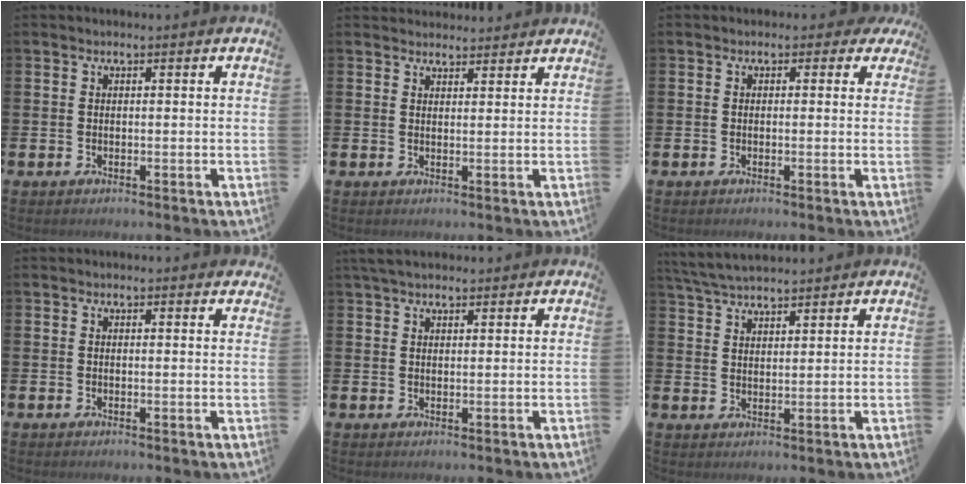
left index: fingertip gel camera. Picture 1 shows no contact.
{"total": 2.5, "force": [2.4, 0.6, -0.2], "torque": [0.007, -0.012, 0.043]}
{"total": 1.2, "force": [-0.2, 1.0, 0.5], "torque": [-0.009, 0.010, -0.008]}
{"total": 0.6, "force": [0.6, 0.0, 0.0], "torque": [0.013, -0.005, 0.009]}
{"total": 3.2, "force": [2.8, 1.1, 1.2], "torque": [-0.014, -0.005, 0.048]}
{"total": 4.8, "force": [4.6, 0.5, 0.9], "torque": [-0.038, -0.015, 0.086]}